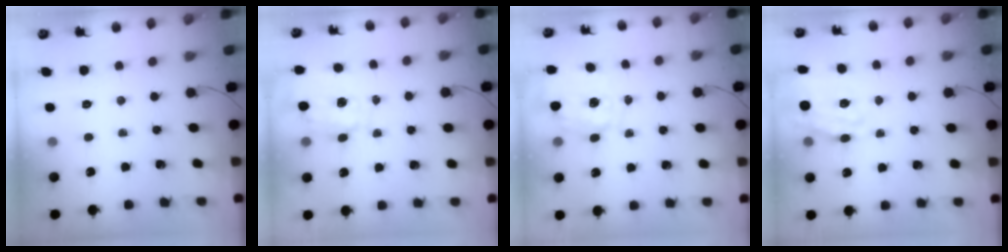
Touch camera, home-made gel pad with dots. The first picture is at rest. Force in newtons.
{"total": 8.5, "press": 8.4, "slide": 1.4}
{"total": 2.8, "press": 2.6, "slide": 0.9}
{"total": 14.9, "press": 14.5, "slide": 3.4}